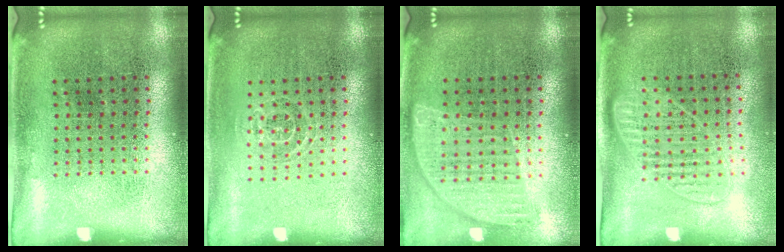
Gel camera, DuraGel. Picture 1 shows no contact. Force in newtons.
{"total": 0.8, "press": 0.6, "slide": 0.6}
{"total": 0.9, "press": 0.9, "slide": 0.2}
{"total": 1.3, "press": 1.2, "slide": 0.5}